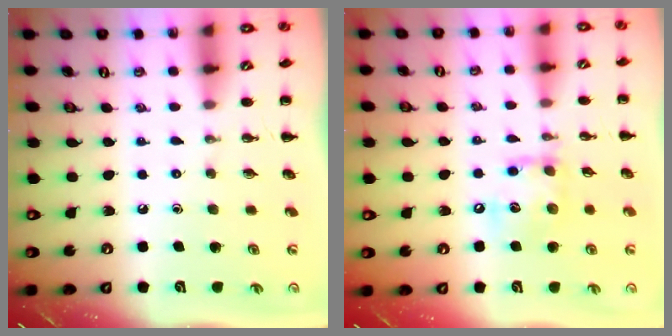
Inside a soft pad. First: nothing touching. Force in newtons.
{"total": 11.7, "press": 11.7, "slide": 1.2}